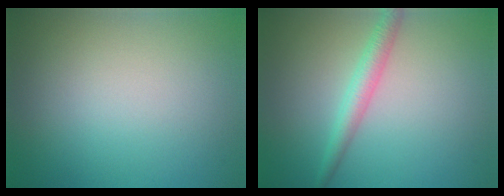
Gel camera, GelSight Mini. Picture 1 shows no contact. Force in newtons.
{"total": 2.5, "press": 2.5, "slide": 0.1}